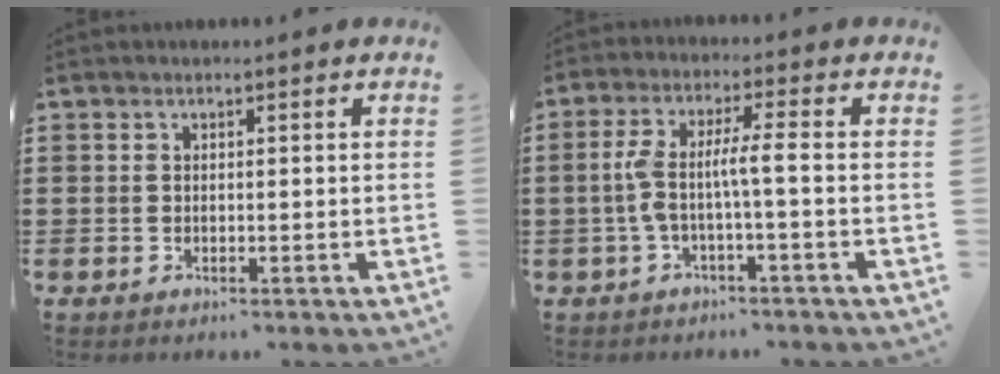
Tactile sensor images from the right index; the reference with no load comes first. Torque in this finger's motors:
{"motor_torque": [1.27, -0.52, 0.27, 0.21]}